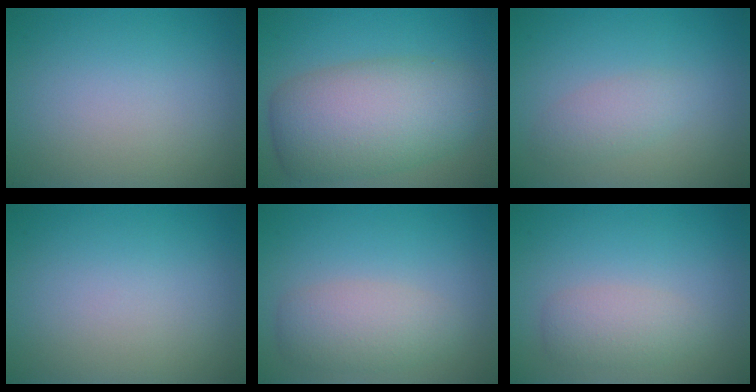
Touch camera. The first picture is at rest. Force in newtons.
{"total": 8.8, "press": 8.8, "slide": 0.4}
{"total": 1.8, "press": 1.8, "slide": 0.1}
{"total": 0.0}
{"total": 3.3, "press": 3.3, "slide": 0.1}
{"total": 2.3, "press": 2.3, "slide": 0.1}